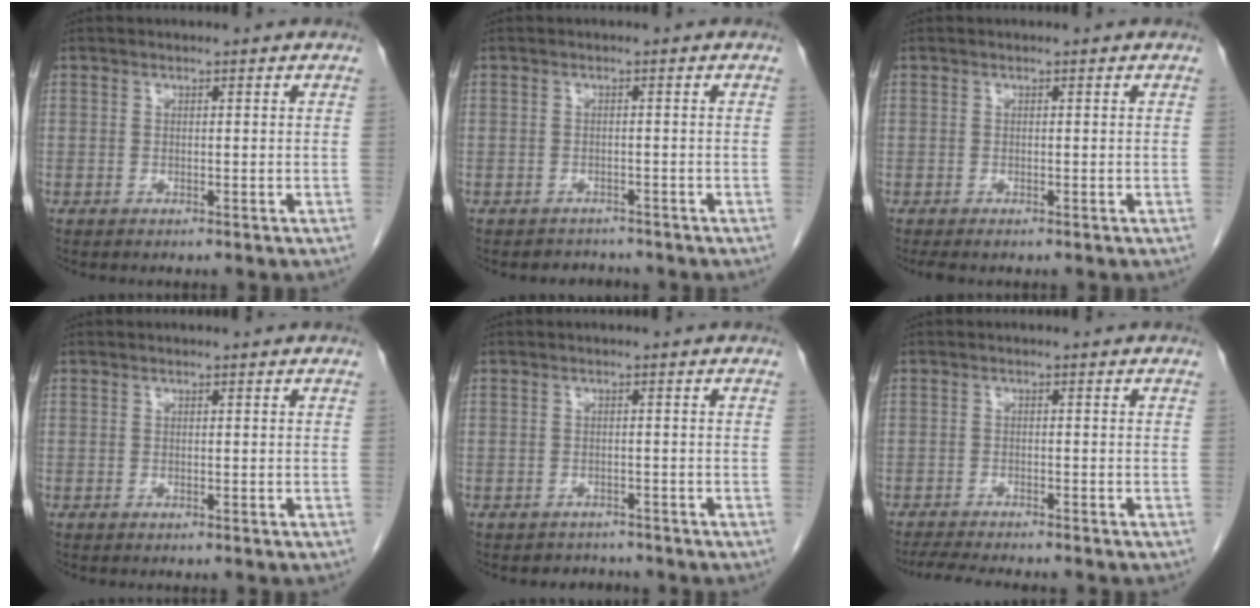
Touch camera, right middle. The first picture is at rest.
{"total": 2.1, "force": [-1.8, 0.8, -0.6], "torque": [0.004, -0.001, -0.029]}
{"total": 1.3, "force": [-1.0, 0.3, 0.7], "torque": [-0.009, -0.004, -0.015]}
{"total": 0.0}
{"total": 2.2, "force": [-1.9, 0.9, -0.6], "torque": [0.004, 0.000, -0.030]}
{"total": 6.4, "force": [-5.8, 0.3, 2.7], "torque": [-0.041, -0.015, -0.091]}